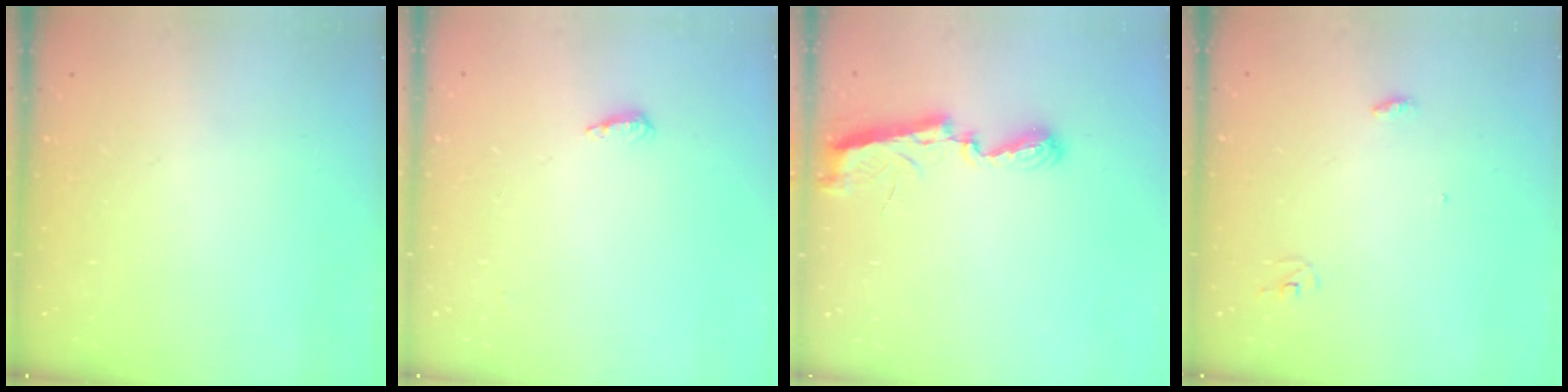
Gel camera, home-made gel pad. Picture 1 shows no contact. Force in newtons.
{"total": 3.9, "press": 3.8, "slide": 0.6}
{"total": 7.2, "press": 7.2, "slide": 0.1}
{"total": 2.9, "press": 2.9, "slide": 0.2}